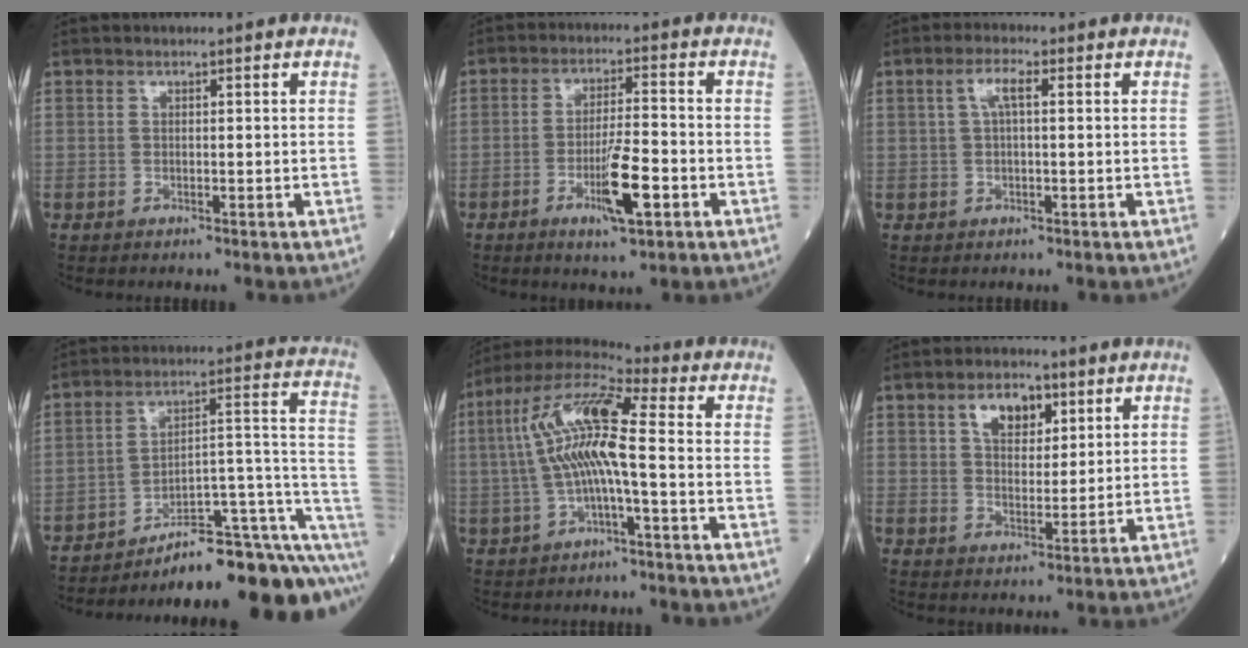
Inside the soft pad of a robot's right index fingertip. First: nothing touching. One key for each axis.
{"total": 7.8, "fx": -3.1, "fy": 1.0, "fz": 7.1, "tx": -0.126, "ty": -0.007, "tz": -0.052}
{"total": 3.1, "fx": 0.8, "fy": 0.7, "fz": 3.0, "tx": -0.063, "ty": 0.014, "tz": 0.016}
{"total": 18.5, "fx": -13.5, "fy": 2.9, "fz": 12.3, "tx": -0.088, "ty": 0.067, "tz": -0.189}
{"total": 12.5, "fx": 0.1, "fy": 1.7, "fz": 12.4, "tx": -0.251, "ty": 0.030, "tz": -0.006}
{"total": 6.2, "fx": 3.2, "fy": 3.3, "fz": 4.2, "tx": -0.073, "ty": 0.009, "tz": 0.055}